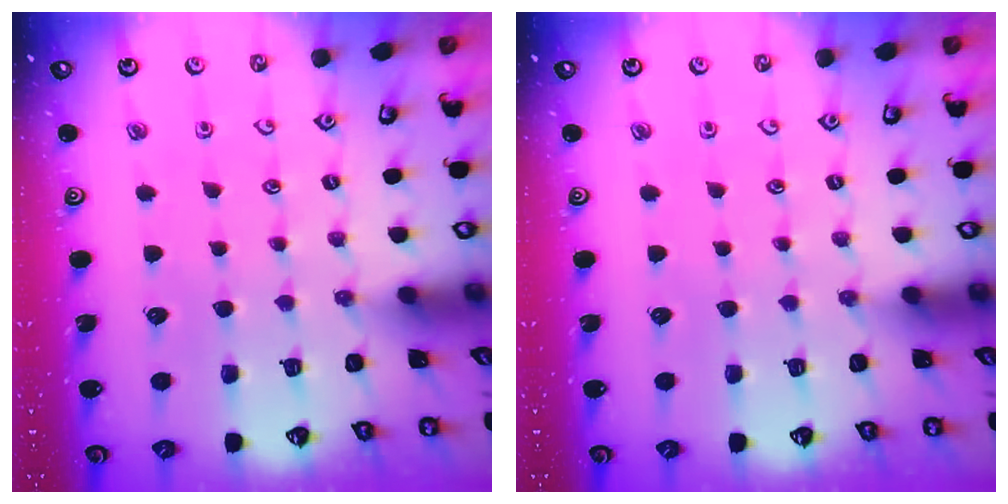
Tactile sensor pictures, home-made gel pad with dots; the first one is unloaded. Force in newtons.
{"total": 0.0}